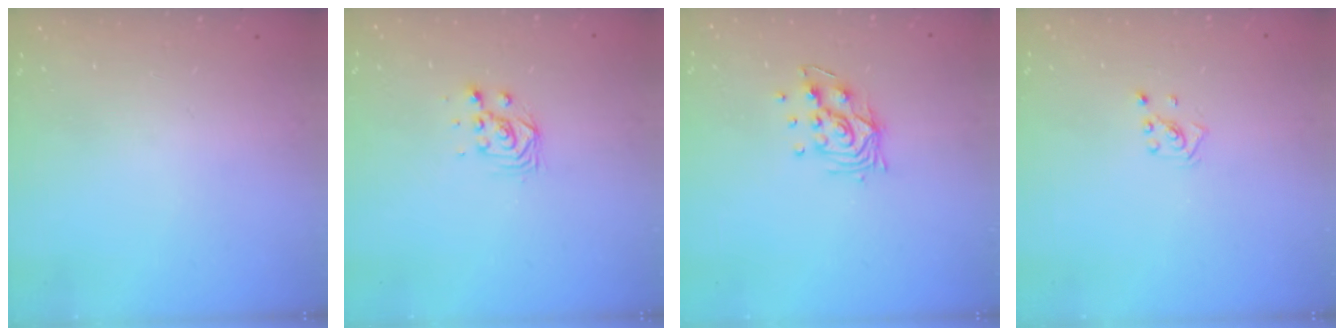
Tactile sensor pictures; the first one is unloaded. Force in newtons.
{"total": 3.8, "press": 3.7, "slide": 0.6}
{"total": 8.9, "press": 8.9, "slide": 0.7}
{"total": 2.2, "press": 2.2, "slide": 0.6}